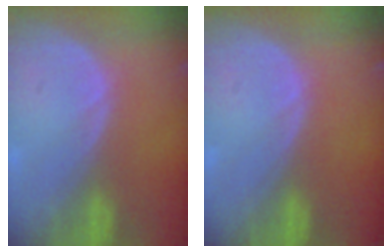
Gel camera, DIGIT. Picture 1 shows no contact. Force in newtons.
{"total": 0.0}